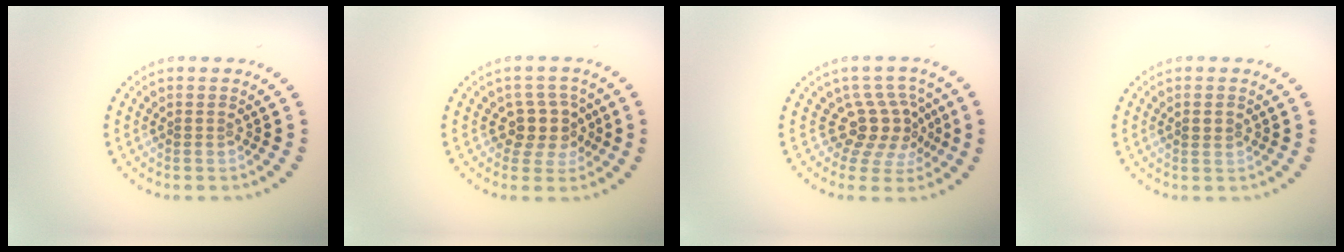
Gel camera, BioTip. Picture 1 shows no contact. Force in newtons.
{"total": 3.0, "press": 2.5, "slide": 1.6}
{"total": 4.0, "press": 2.8, "slide": 2.8}
{"total": 1.3, "press": 1.3, "slide": 0.1}